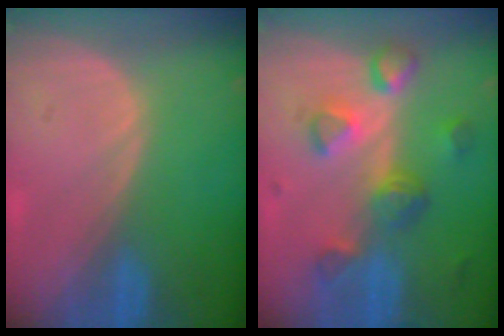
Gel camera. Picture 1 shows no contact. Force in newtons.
{"total": 8.1, "press": 7.2, "slide": 3.7}